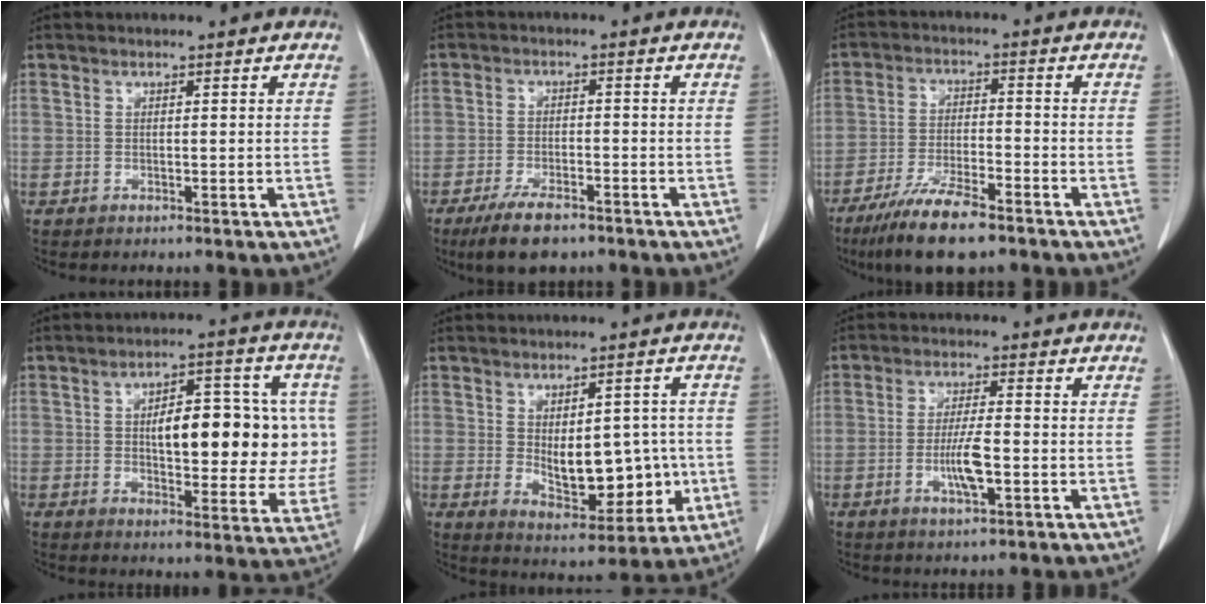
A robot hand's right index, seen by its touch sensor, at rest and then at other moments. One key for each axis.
{"total": 6.7, "fx": -4.8, "fy": 2.3, "fz": 4.0, "tx": -0.076, "ty": -0.007, "tz": -0.081}
{"total": 10.4, "fx": -7.5, "fy": 2.1, "fz": 6.8, "tx": -0.126, "ty": -0.021, "tz": -0.132}
{"total": 15.9, "fx": 1.7, "fy": 6.6, "fz": 14.4, "tx": -0.187, "ty": 0.026, "tz": 0.033}
{"total": 11.2, "fx": -0.7, "fy": 5.7, "fz": 9.6, "tx": -0.139, "ty": 0.005, "tz": 0.009}
{"total": 5.5, "fx": -1.5, "fy": 0.9, "fz": 5.3, "tx": -0.102, "ty": -0.005, "tz": -0.023}